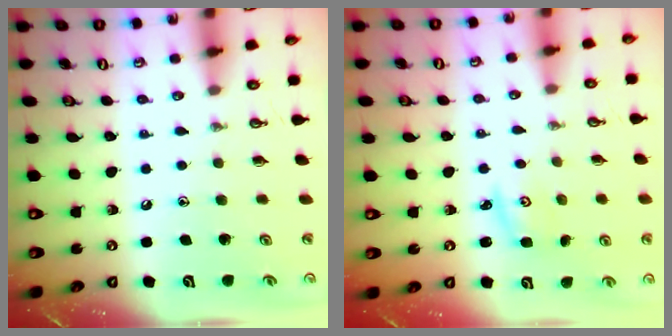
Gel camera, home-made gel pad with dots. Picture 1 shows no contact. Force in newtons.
{"total": 2.8, "press": 2.8, "slide": 0.4}